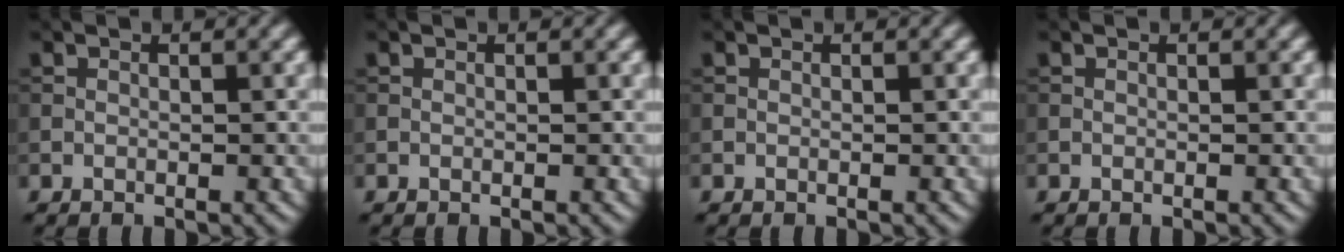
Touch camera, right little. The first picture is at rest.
{"total": 0.0}
{"total": 0.0}
{"total": 0.0}